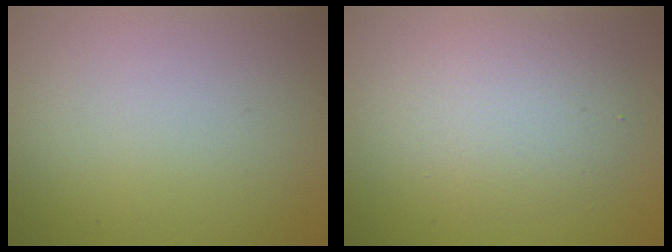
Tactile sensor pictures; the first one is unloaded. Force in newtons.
{"total": 3.7, "press": 3.7, "slide": 0.0}